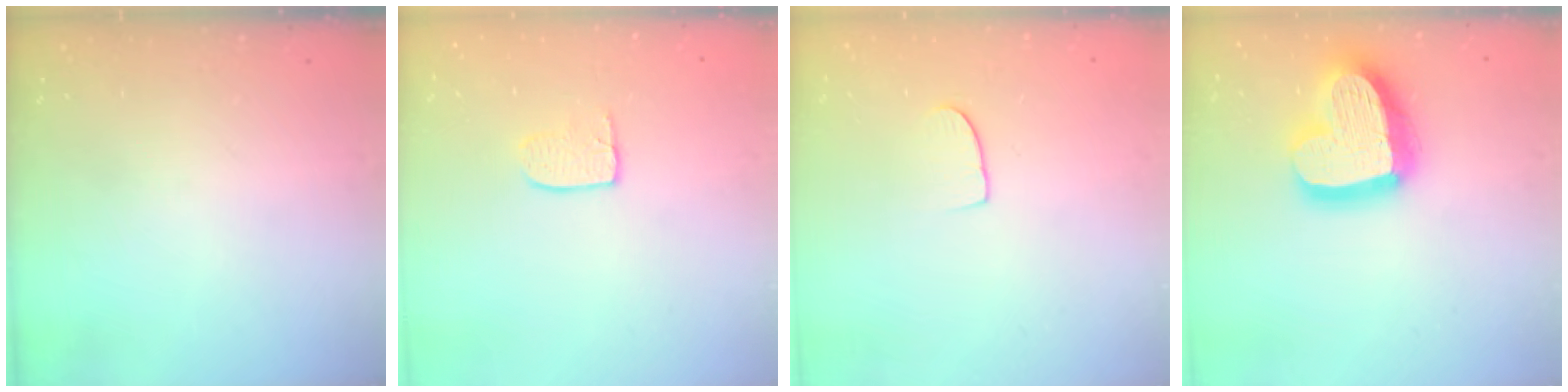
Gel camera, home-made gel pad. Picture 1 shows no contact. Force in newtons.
{"total": 4.9, "press": 4.9, "slide": 0.3}
{"total": 6.1, "press": 6.1, "slide": 0.4}
{"total": 21.5, "press": 21.4, "slide": 2.1}